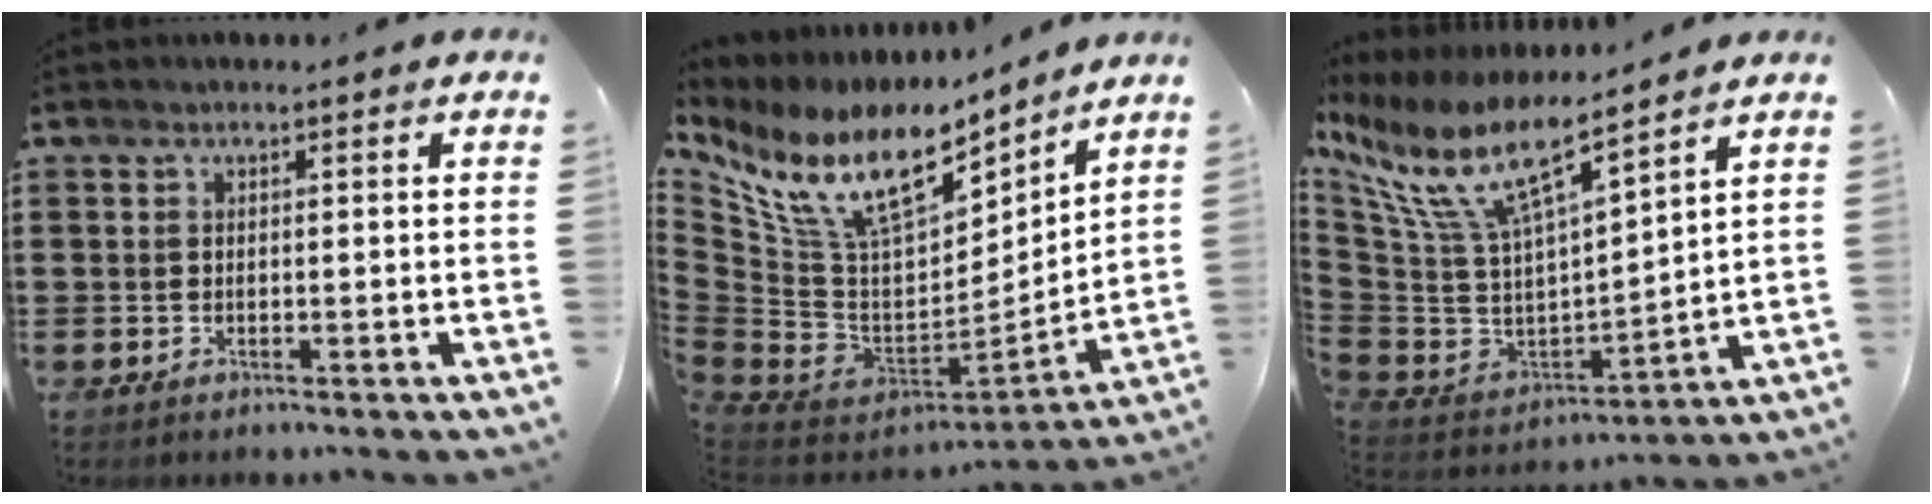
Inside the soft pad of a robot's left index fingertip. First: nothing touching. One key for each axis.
{"total": 15.0, "fx": 8.4, "fy": 6.8, "fz": 10.4, "tx": -0.247, "ty": -0.051, "tz": 0.145}
{"total": 12.1, "fx": 7.5, "fy": 3.5, "fz": 8.9, "tx": -0.208, "ty": -0.051, "tz": 0.127}